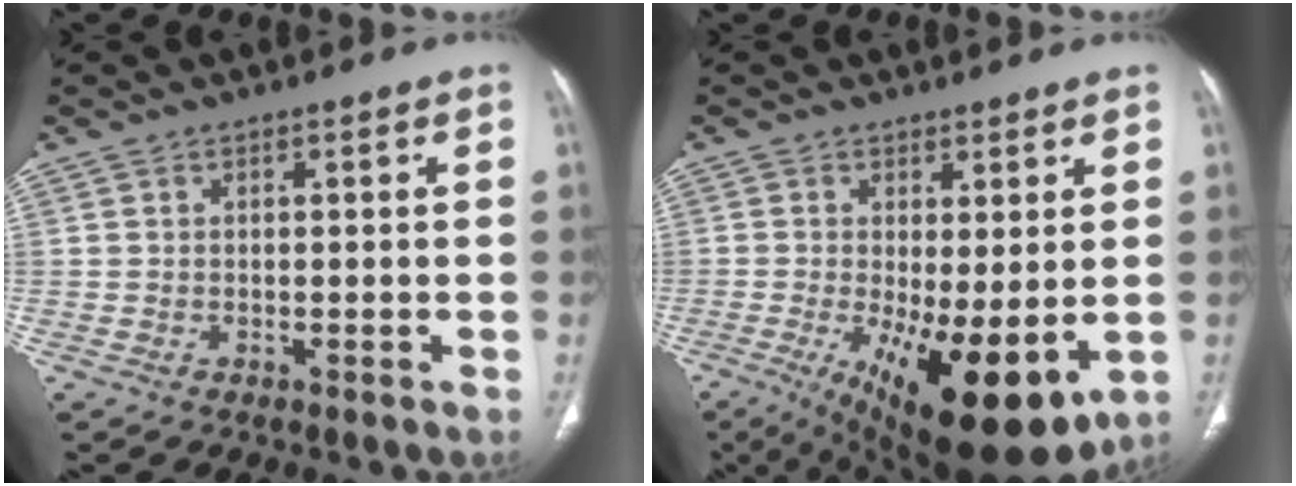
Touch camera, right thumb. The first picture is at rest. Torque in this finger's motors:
{"motor_torque": [-0.02, 1.23, 0.12, -0.14, 0.17]}